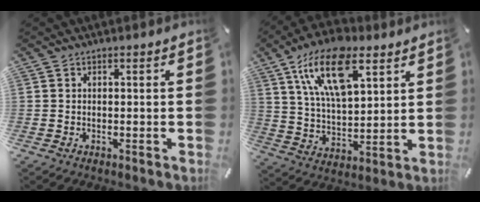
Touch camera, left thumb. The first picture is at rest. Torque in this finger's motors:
{"motor_torque": [2.48, 2.52, 2.01, -0.76, 0.28]}